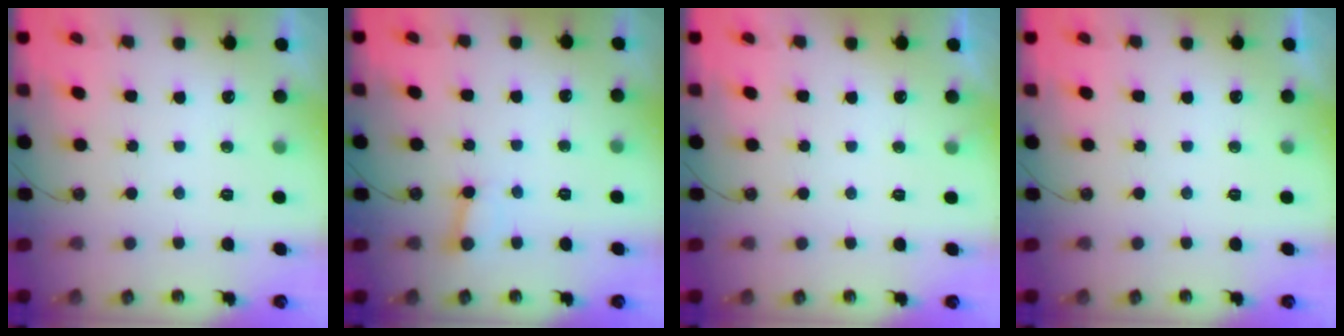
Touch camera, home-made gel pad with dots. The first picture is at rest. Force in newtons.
{"total": 2.3, "press": 2.3, "slide": 0.1}
{"total": 2.9, "press": 2.9, "slide": 0.2}
{"total": 0.0}